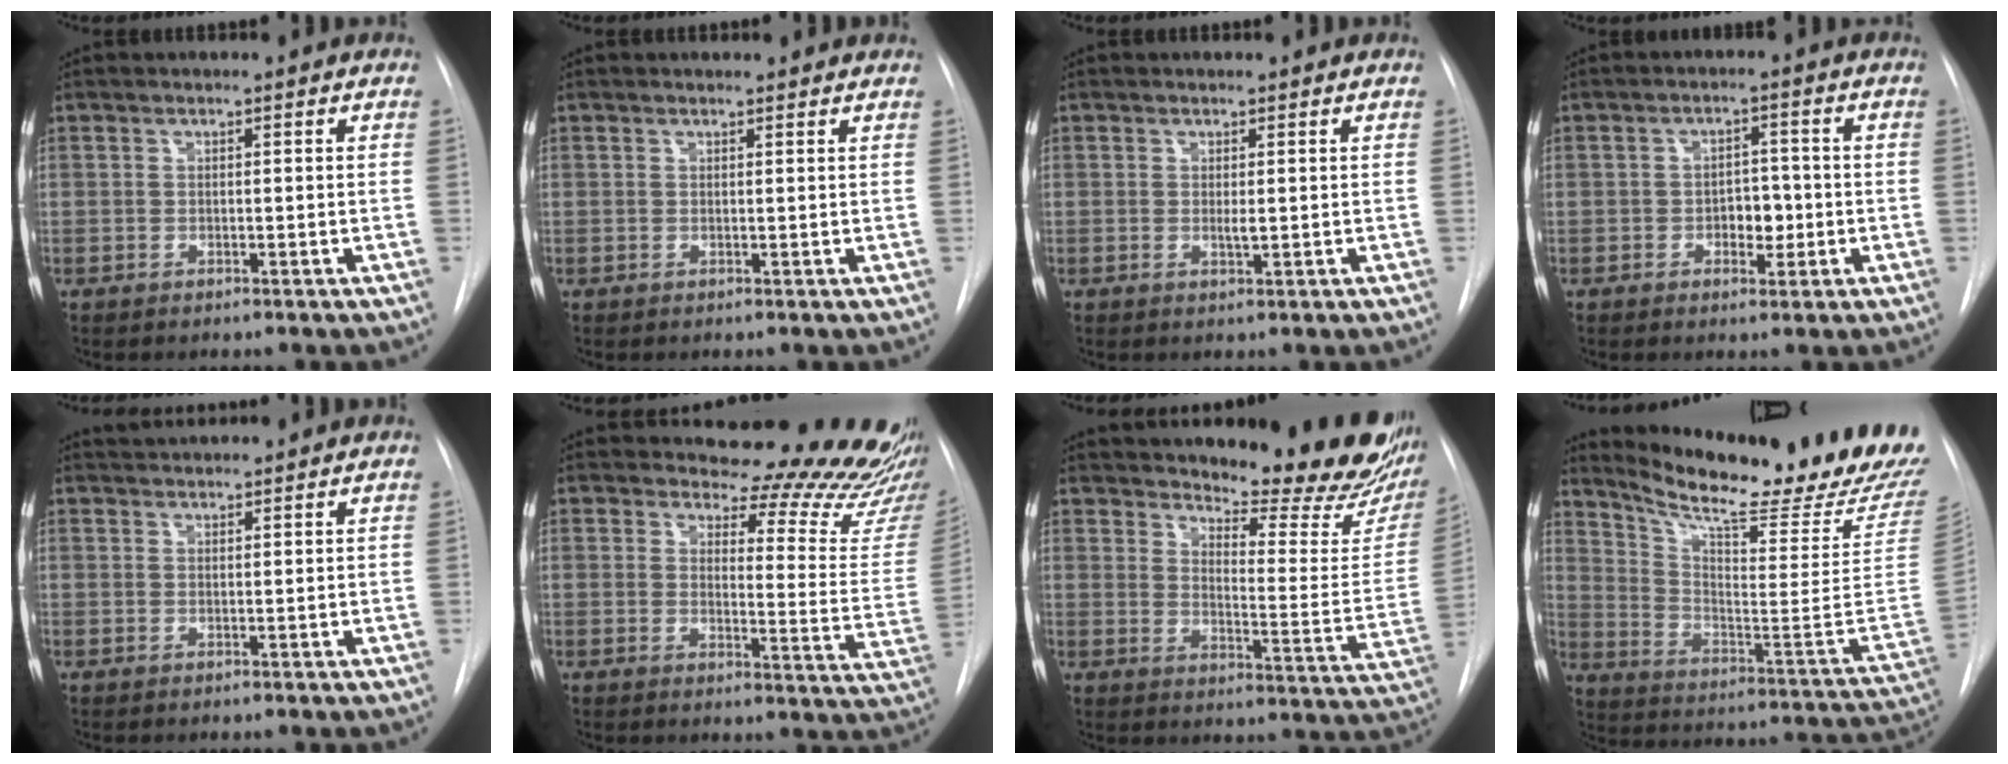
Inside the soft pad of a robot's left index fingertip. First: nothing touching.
{"total": 3.3, "force": [3.1, 0.7, 0.6], "torque": [-0.013, 0.011, 0.029]}
{"total": 0.9, "force": [0.2, 0.2, 0.9], "torque": [-0.020, -0.004, 0.004]}
{"total": 3.9, "force": [-0.9, 2.5, 2.9], "torque": [-0.033, 0.005, -0.010]}
{"total": 2.8, "force": [2.8, 0.0, 0.3], "torque": [-0.007, 0.028, 0.052]}
{"total": 19.3, "force": [18.5, 3.2, 4.1], "torque": [-0.027, -0.138, 0.192]}
{"total": 24.4, "force": [21.2, 4.5, 11.1], "torque": [-0.161, -0.091, 0.260]}
{"total": 27.1, "force": [23.0, 1.0, 14.2], "torque": [-0.235, -0.098, 0.318]}